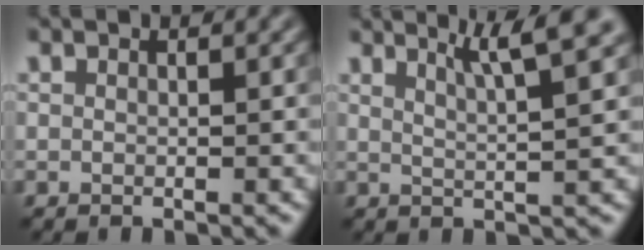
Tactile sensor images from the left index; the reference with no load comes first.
{"total": 4.9, "force": [3.3, 0.7, 3.6], "torque": [-0.043, 0.014, 0.041]}